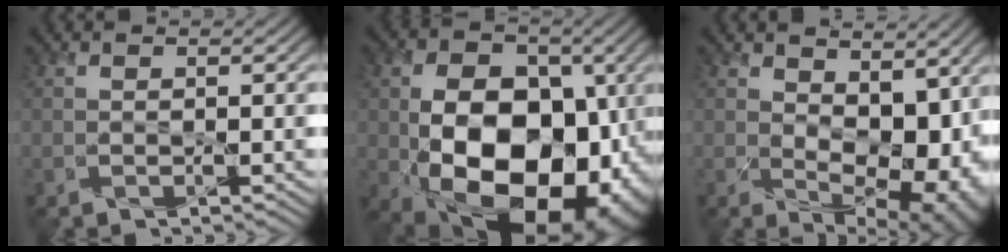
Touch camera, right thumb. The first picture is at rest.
{"total": 18.4, "force": [-3.3, 12.6, 13.0], "torque": [-0.179, -0.027, -0.041]}
{"total": 13.3, "force": [1.5, 8.4, 10.2], "torque": [-0.129, -0.025, 0.068]}